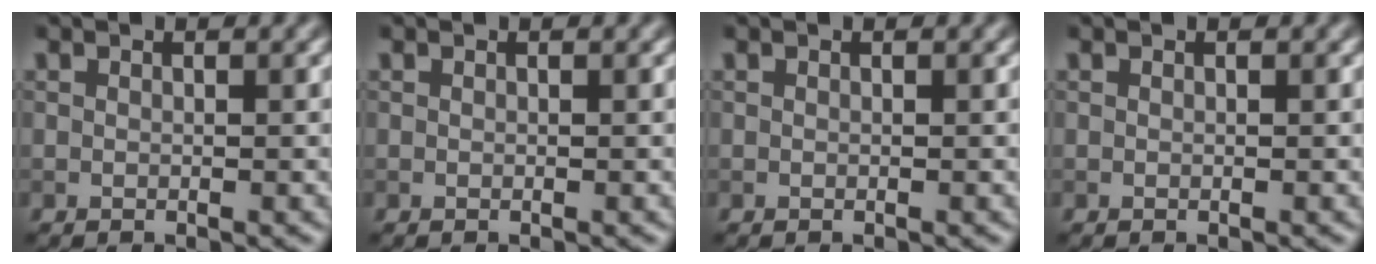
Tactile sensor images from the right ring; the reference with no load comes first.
{"total": 0.0}
{"total": 0.0}
{"total": 0.0}